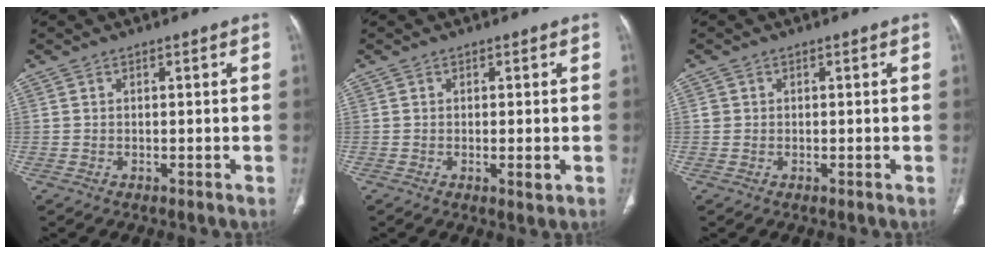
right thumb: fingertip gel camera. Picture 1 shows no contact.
{"total": 1.9, "force": [-0.4, 0.4, 1.8], "torque": [-0.034, -0.008, -0.007]}
{"total": 0.8, "force": [0.1, 0.8, 0.0], "torque": [0.006, 0.004, 0.003]}